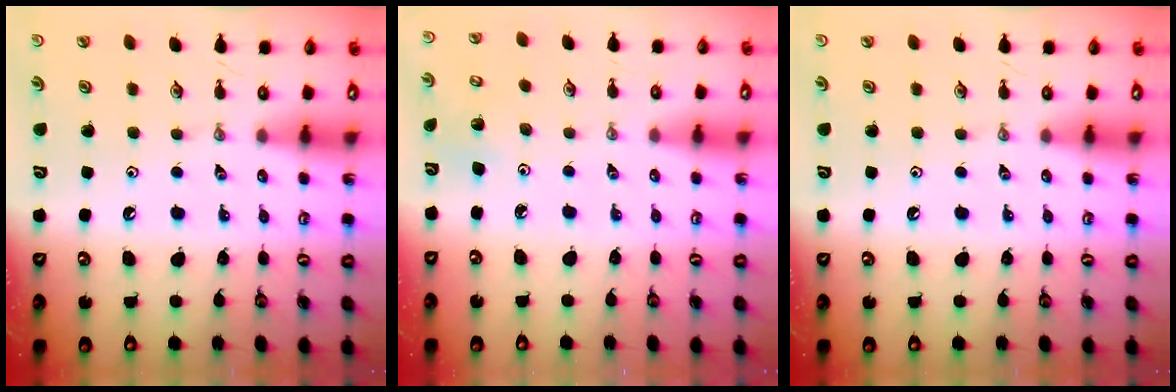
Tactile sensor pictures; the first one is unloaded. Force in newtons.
{"total": 2.8, "press": 2.8, "slide": 0.2}
{"total": 0.0}